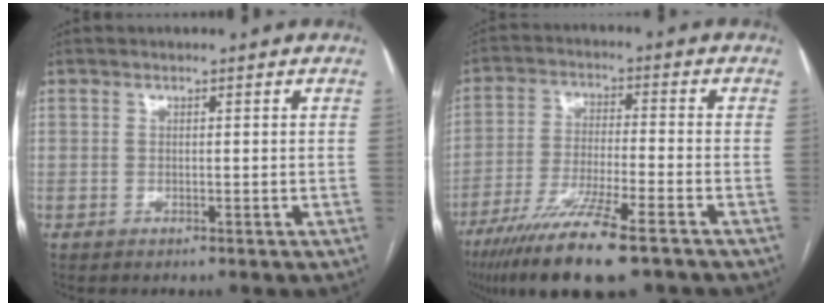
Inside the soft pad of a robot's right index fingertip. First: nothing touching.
{"total": 14.3, "force": [-9.6, 1.1, 10.6], "torque": [-0.205, -0.042, -0.166]}